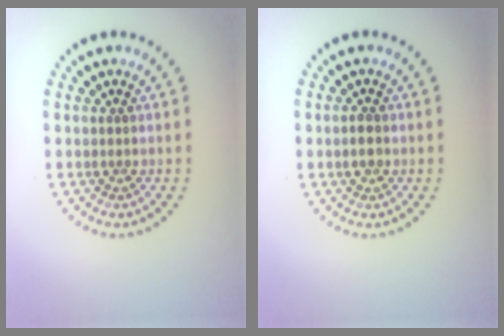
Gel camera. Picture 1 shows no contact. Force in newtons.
{"total": 1.5, "press": 1.5, "slide": 0.1}